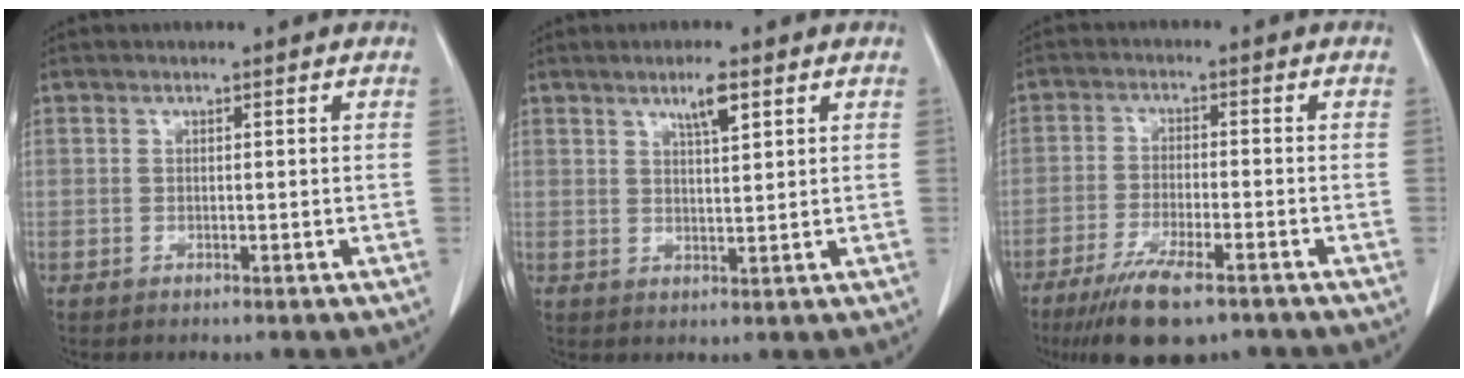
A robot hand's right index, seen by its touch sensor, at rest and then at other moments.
{"total": 3.7, "force": [2.2, 0.4, 2.9], "torque": [-0.053, 0.000, 0.039]}
{"total": 10.0, "force": [-7.0, 2.0, 6.8], "torque": [-0.118, -0.021, -0.112]}